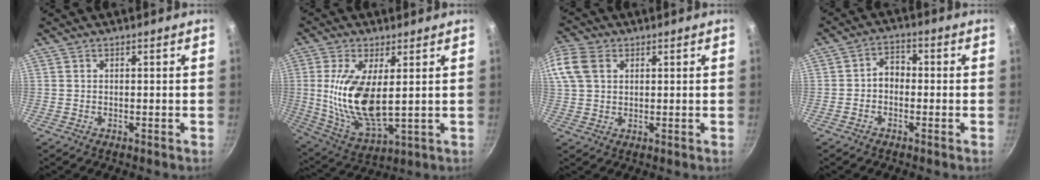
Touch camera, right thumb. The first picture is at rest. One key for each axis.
{"total": 14.8, "fx": 1.9, "fy": 6.1, "fz": 13.3, "tx": -0.263, "ty": -0.023, "tz": 0.045}
{"total": 9.8, "fx": 3.5, "fy": 6.7, "fz": 6.2, "tx": -0.138, "ty": 0.019, "tz": 0.067}
{"total": 4.1, "fx": -0.9, "fy": 3.0, "fz": 2.5, "tx": -0.026, "ty": 0.023, "tz": -0.025}